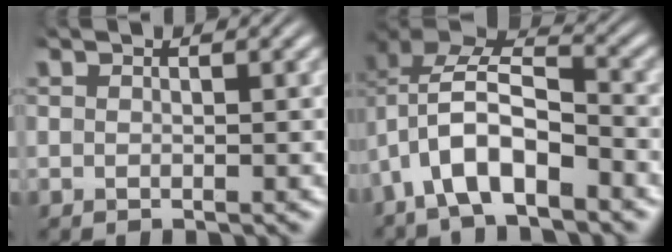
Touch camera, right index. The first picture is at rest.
{"total": 8.6, "force": [-0.6, 6.7, 5.4], "torque": [-0.118, -0.016, -0.021]}